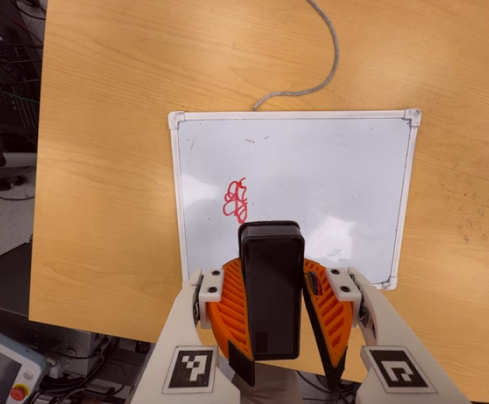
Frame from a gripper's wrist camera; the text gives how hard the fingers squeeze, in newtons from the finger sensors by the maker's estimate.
{"total": 9.1, "left": 8.7, "right": 9.5}